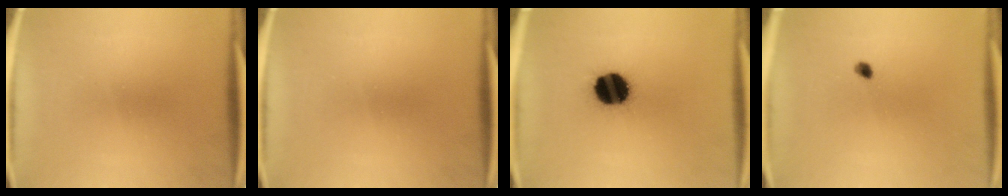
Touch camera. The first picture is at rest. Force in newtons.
{"total": 0.0}
{"total": 14.6}
{"total": 1.2}